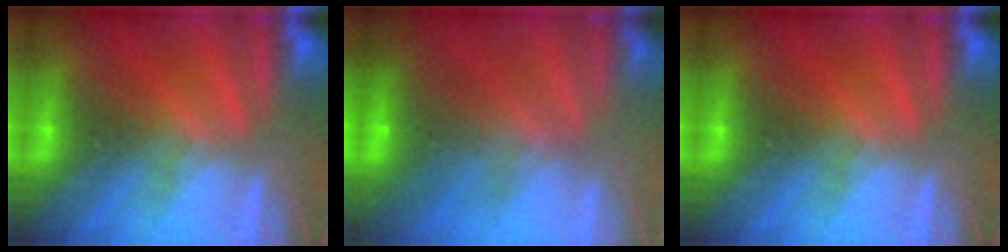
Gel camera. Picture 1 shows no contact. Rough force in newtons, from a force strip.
{"total": 7.3}
{"total": 0.0}